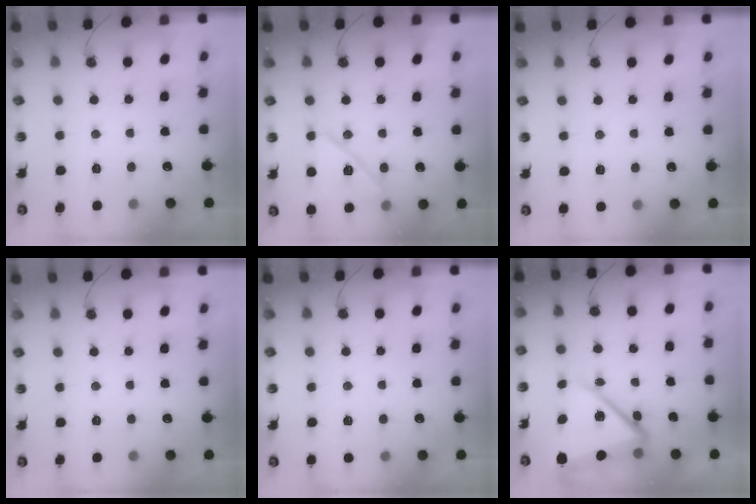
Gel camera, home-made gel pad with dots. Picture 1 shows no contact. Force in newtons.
{"total": 13.2, "press": 13.2, "slide": 0.6}
{"total": 1.9, "press": 1.9, "slide": 0.4}
{"total": 0.0}
{"total": 3.2, "press": 3.1, "slide": 0.3}
{"total": 14.9, "press": 14.8, "slide": 1.4}